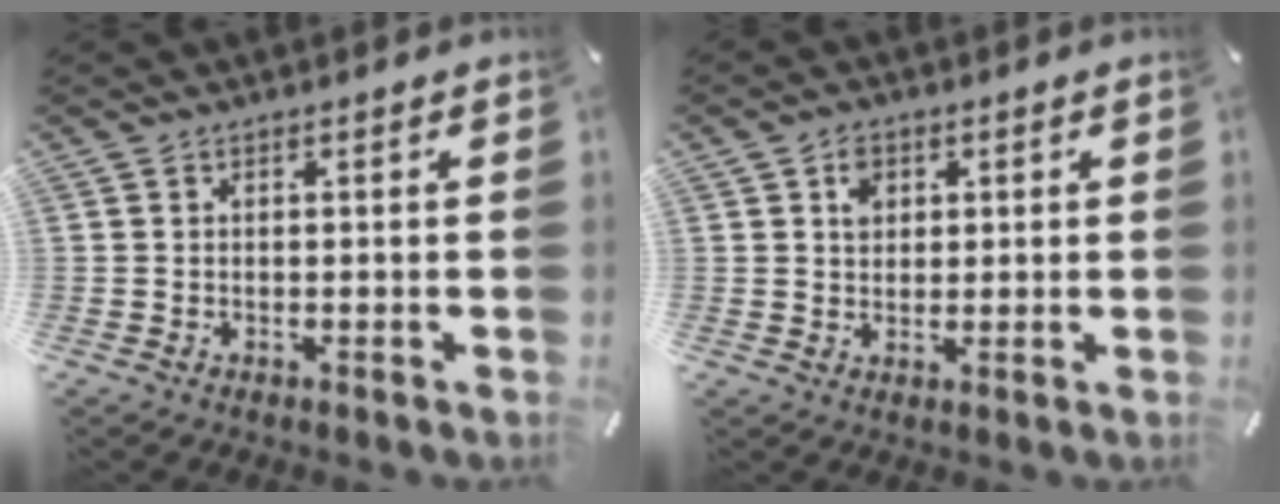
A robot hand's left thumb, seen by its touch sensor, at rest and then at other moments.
{"total": 3.9, "force": [1.5, 3.2, 1.5], "torque": [-0.013, -0.002, 0.021]}